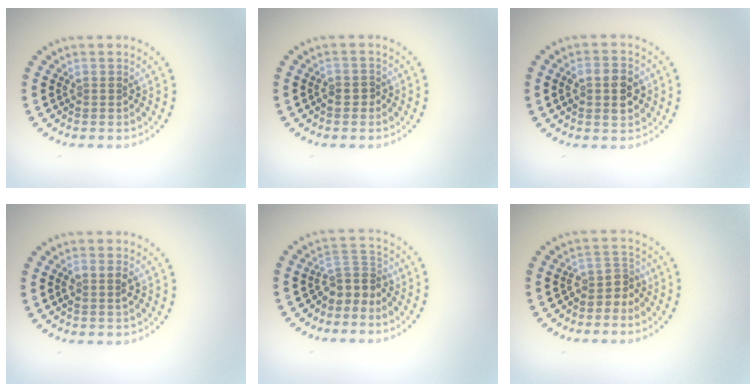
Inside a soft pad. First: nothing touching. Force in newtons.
{"total": 1.1, "press": 0.9, "slide": 0.7}
{"total": 4.0, "press": 4.0, "slide": 0.2}
{"total": 1.7, "press": 1.6, "slide": 0.6}
{"total": 2.9, "press": 1.9, "slide": 2.1}
{"total": 2.2, "press": 1.6, "slide": 1.5}